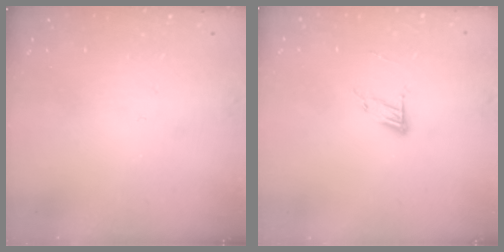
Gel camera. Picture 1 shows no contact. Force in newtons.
{"total": 5.0, "press": 4.9, "slide": 0.5}